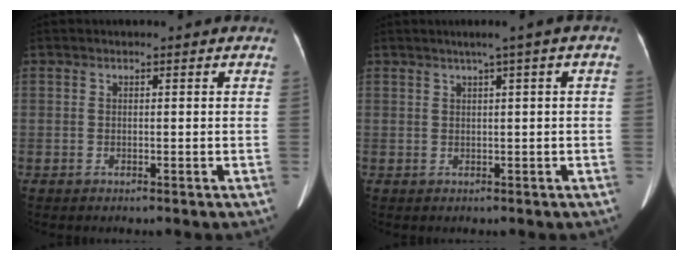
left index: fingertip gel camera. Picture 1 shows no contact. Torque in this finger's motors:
{"motor_torque": [0.56, -0.71, 0.06, 0.03]}